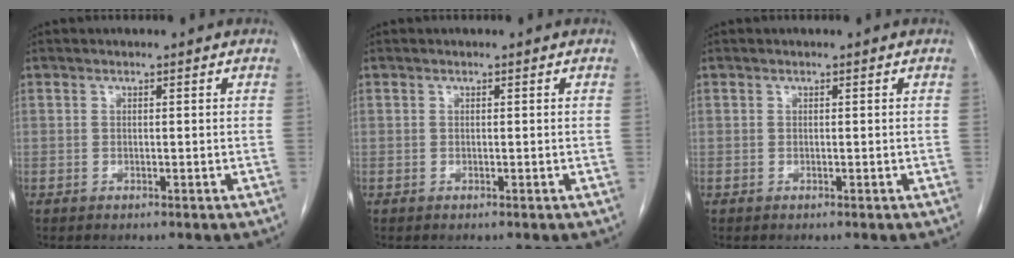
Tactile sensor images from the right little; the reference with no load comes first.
{"total": 0.0}
{"total": 0.0}